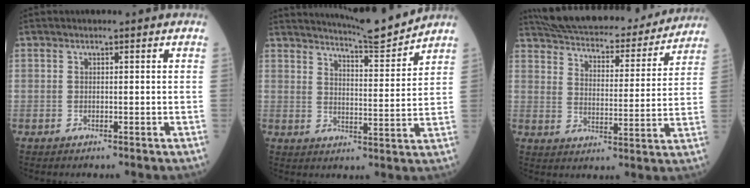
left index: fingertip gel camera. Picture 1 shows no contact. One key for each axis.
{"total": 9.5, "fx": 9.2, "fy": -1.0, "fz": 2.0, "tx": -0.042, "ty": -0.017, "tz": 0.141}
{"total": 23.3, "fx": 21.2, "fy": 5.1, "fz": 8.2, "tx": -0.137, "ty": 0.000, "tz": 0.291}